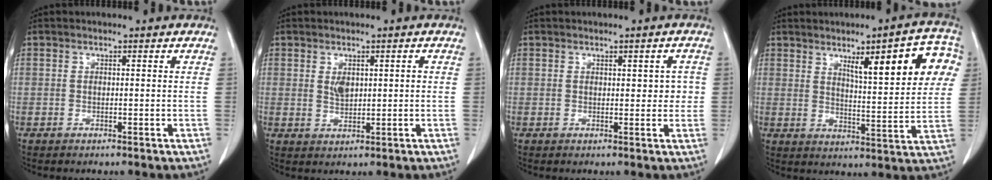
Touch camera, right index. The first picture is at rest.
{"total": 2.7, "force": [0.6, 1.5, 2.2], "torque": [-0.040, 0.004, 0.018]}
{"total": 3.1, "force": [0.6, 1.5, 2.7], "torque": [-0.027, 0.006, 0.008]}
{"total": 13.7, "force": [5.8, 2.6, 12.2], "torque": [-0.153, 0.012, 0.077]}